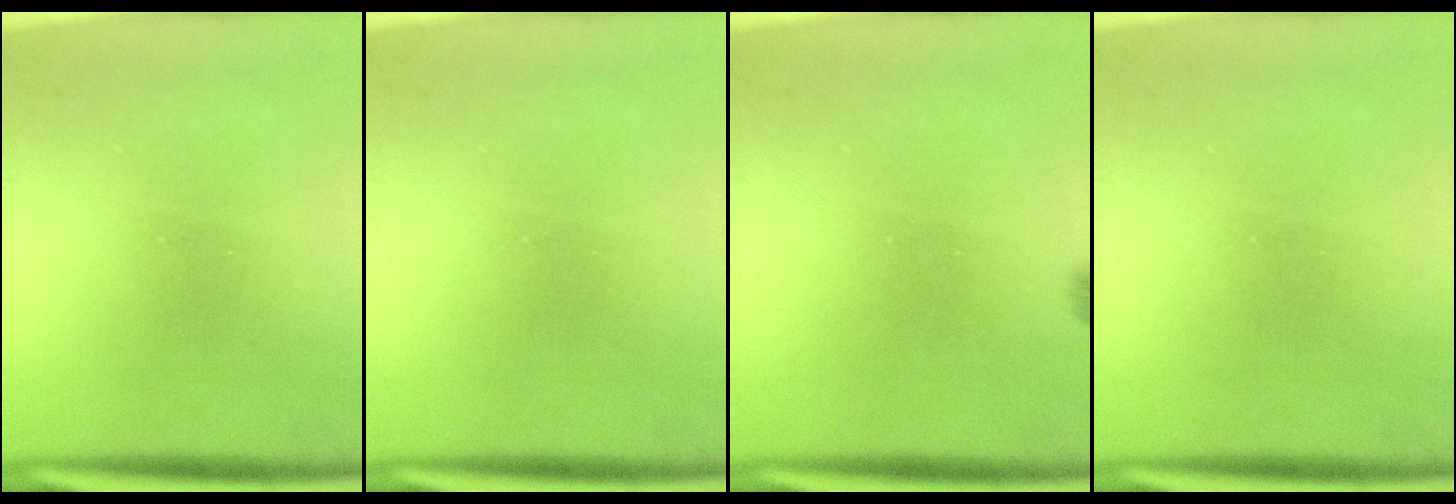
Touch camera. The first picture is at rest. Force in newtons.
{"total": 0.0}
{"total": 1.3}
{"total": 0.0}